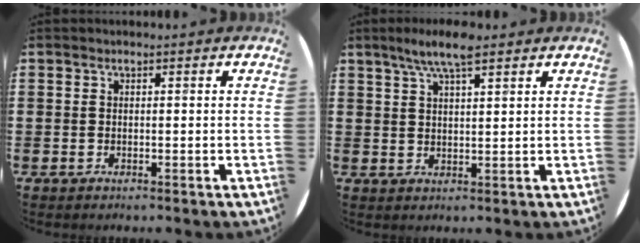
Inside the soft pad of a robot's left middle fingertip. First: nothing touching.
{"total": 5.7, "force": [4.2, 1.0, 3.7], "torque": [-0.072, -0.002, 0.071]}